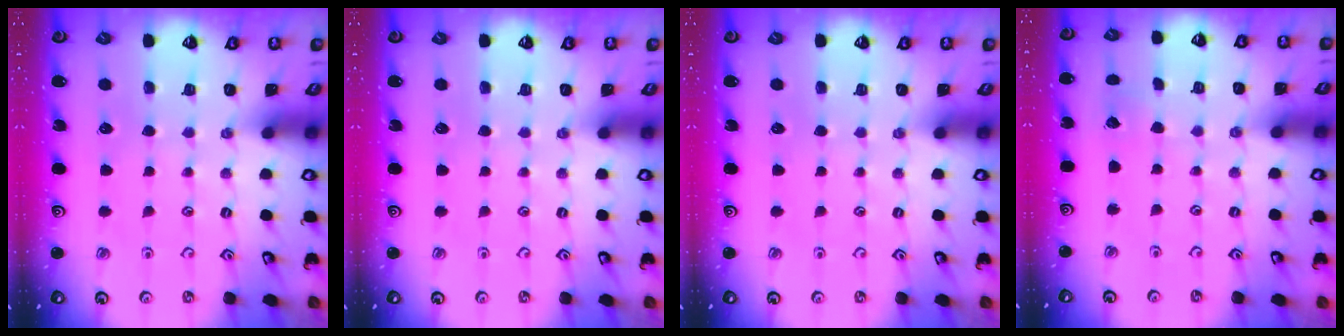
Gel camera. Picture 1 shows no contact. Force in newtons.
{"total": 0.0}
{"total": 0.0}
{"total": 2.8, "press": 2.8, "slide": 0.3}